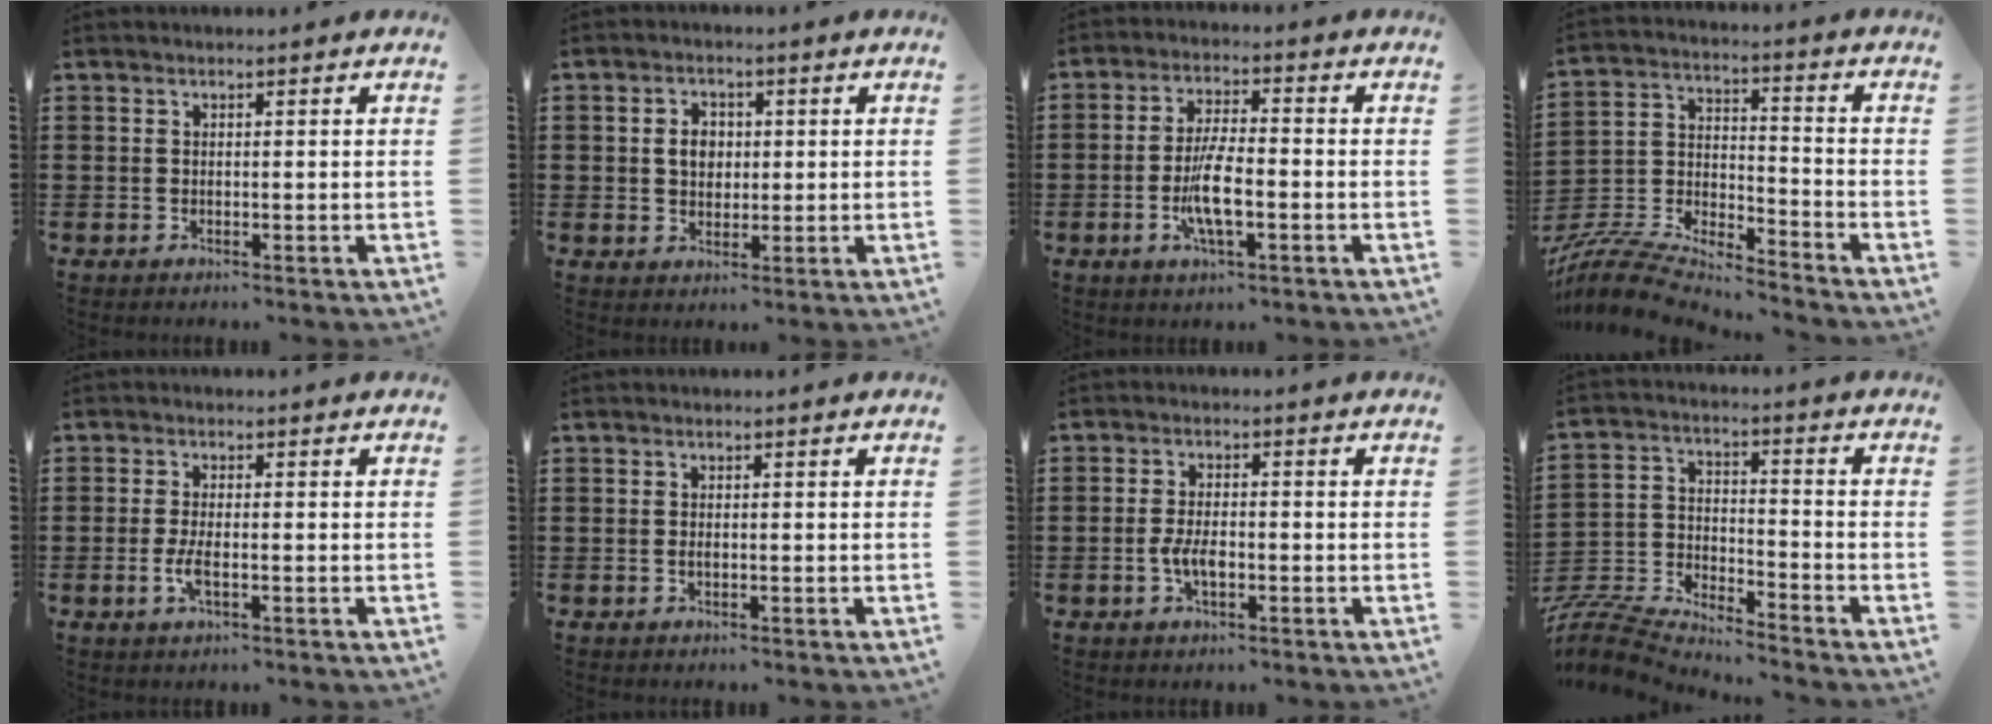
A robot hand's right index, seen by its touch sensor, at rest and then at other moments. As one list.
[{"total": 3.7, "force": [0.4, 2.9, 2.4], "torque": [-0.054, 0.012, 0.004]}, {"total": 7.0, "force": [-1.9, 2.0, 6.5], "torque": [-0.134, -0.005, -0.039]}, {"total": 8.0, "force": [-7.5, 1.5, 2.3], "torque": [-0.066, -0.002, -0.155]}, {"total": 3.1, "force": [-1.0, 0.9, 2.8], "torque": [-0.060, -0.002, -0.021]}, {"total": 0.7, "force": [-0.2, 0.4, 0.6], "torque": [-0.014, -0.001, -0.003]}, {"total": 3.8, "force": [-1.1, 1.7, 3.2], "torque": [-0.078, -0.002, -0.025]}, {"total": 6.2, "force": [-6.2, 0.5, 0.7], "torque": [-0.046, -0.015, -0.136]}]